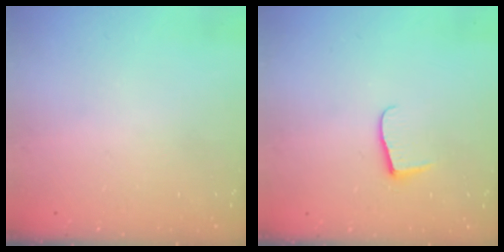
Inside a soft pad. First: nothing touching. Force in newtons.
{"total": 5.5, "press": 5.5, "slide": 0.5}